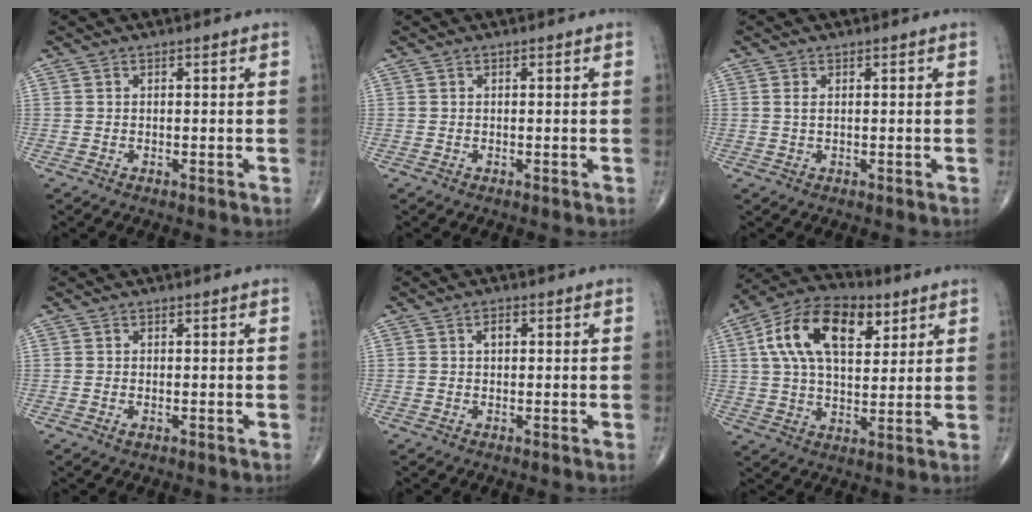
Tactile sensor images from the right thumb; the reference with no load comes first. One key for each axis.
{"total": 0.0}
{"total": 1.0, "fx": 0.3, "fy": 0.4, "fz": 0.9, "tx": -0.024, "ty": 0.004, "tz": 0.008}
{"total": 0.9, "fx": -0.3, "fy": 0.5, "fz": 0.7, "tx": -0.014, "ty": -0.002, "tz": -0.005}
{"total": 1.7, "fx": 0.3, "fy": 1.1, "fz": 1.2, "tx": -0.019, "ty": 0.004, "tz": 0.003}
{"total": 17.5, "fx": 6.3, "fy": 9.7, "fz": 13.1, "tx": -0.211, "ty": 0.001, "tz": 0.104}